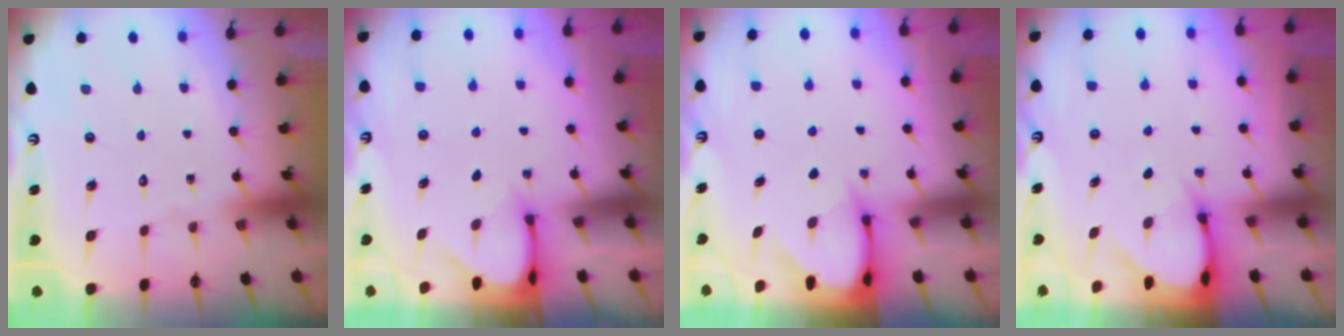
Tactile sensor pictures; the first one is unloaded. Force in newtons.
{"total": 3.0, "press": 3.0, "slide": 0.3}
{"total": 3.5, "press": 3.5, "slide": 0.2}
{"total": 4.0, "press": 4.0, "slide": 0.3}